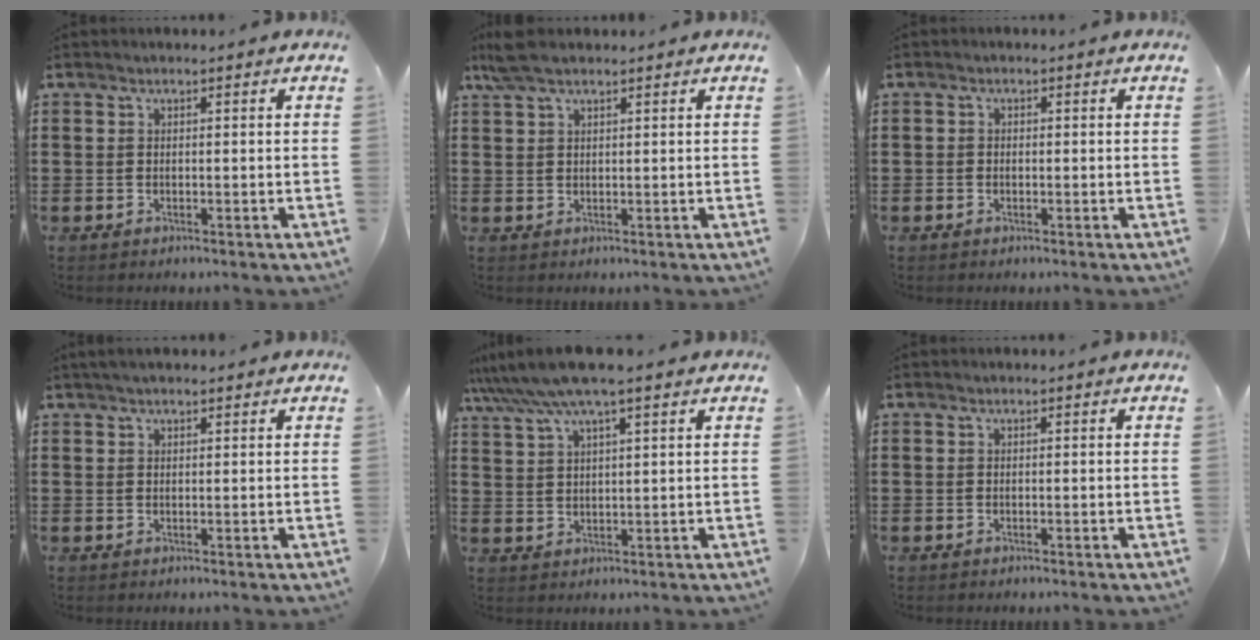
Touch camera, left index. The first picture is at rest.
{"total": 3.7, "force": [2.6, 1.0, 2.3], "torque": [-0.052, 0.005, 0.049]}
{"total": 0.7, "force": [-0.4, 0.6, 0.3], "torque": [-0.007, 0.001, -0.007]}
{"total": 1.4, "force": [1.2, 0.3, 0.7], "torque": [-0.015, 0.003, 0.023]}
{"total": 7.0, "force": [5.5, 0.4, 4.4], "torque": [-0.100, -0.011, 0.097]}
{"total": 0.0}